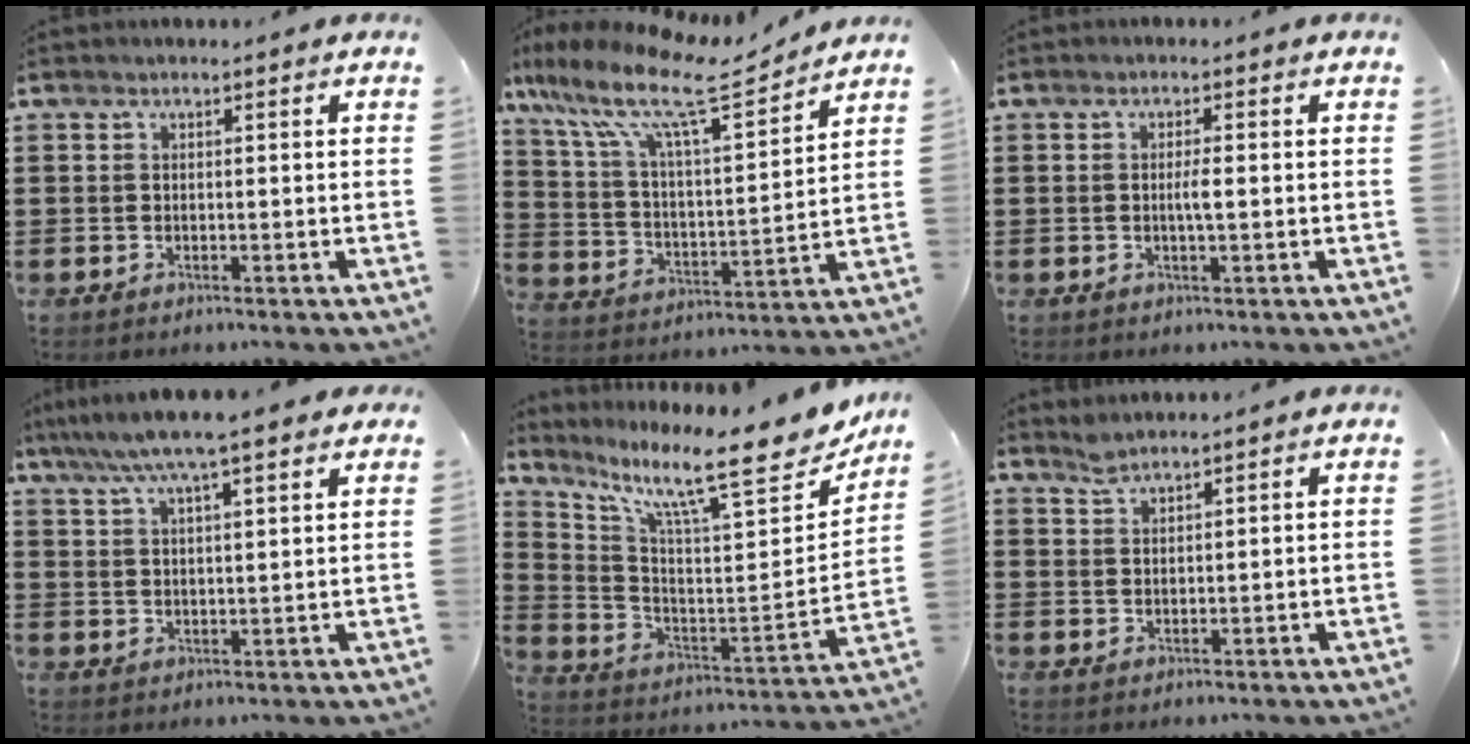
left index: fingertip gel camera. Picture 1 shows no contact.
{"total": 12.7, "force": [9.3, 2.7, 8.2], "torque": [-0.188, -0.046, 0.156]}
{"total": 2.1, "force": [-0.1, 0.2, 2.1], "torque": [-0.040, -0.002, -0.004]}
{"total": 7.2, "force": [5.7, 0.5, 4.3], "torque": [-0.098, -0.011, 0.100]}
{"total": 12.2, "force": [9.5, 1.3, 7.6], "torque": [-0.162, -0.080, 0.148]}
{"total": 2.0, "force": [1.8, 0.3, 0.7], "torque": [-0.018, 0.001, 0.034]}